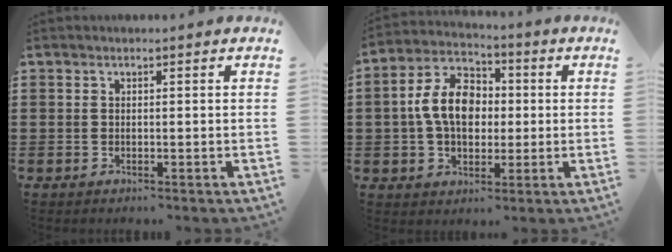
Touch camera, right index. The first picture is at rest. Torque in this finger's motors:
{"motor_torque": [0.97, -0.35, 0.47, 0.21]}